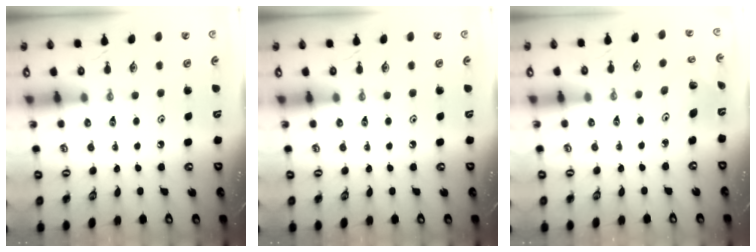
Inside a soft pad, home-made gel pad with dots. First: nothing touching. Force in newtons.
{"total": 0.0}
{"total": 3.2, "press": 3.1, "slide": 0.3}